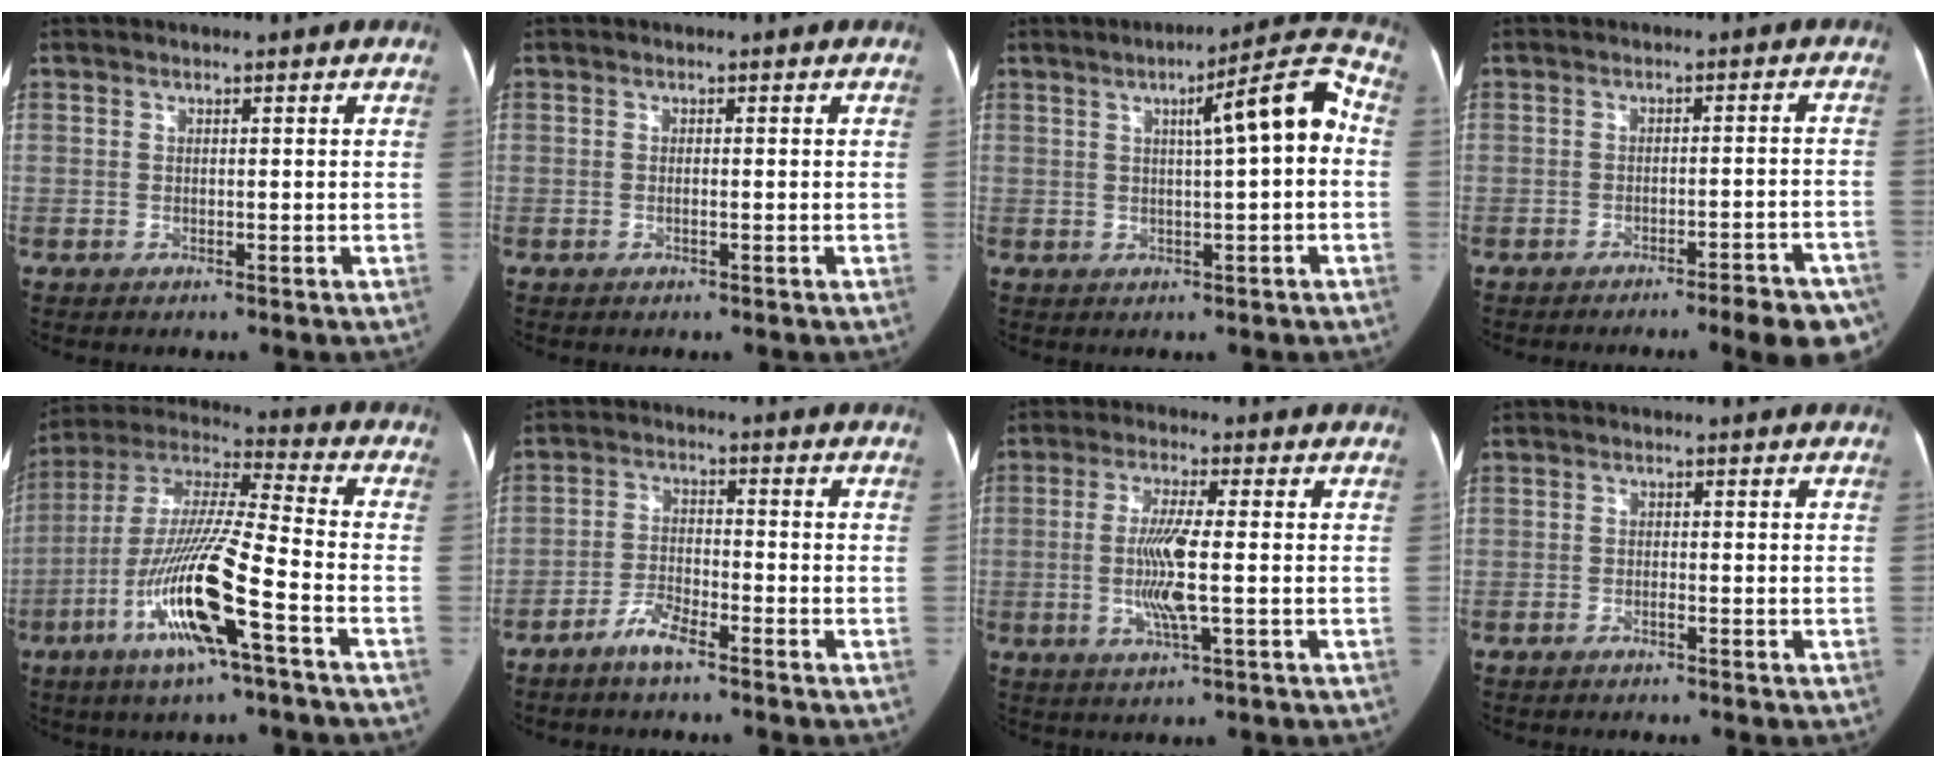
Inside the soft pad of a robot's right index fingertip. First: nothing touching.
{"total": 0.9, "force": [-0.3, 0.3, 0.8], "torque": [-0.017, 0.002, -0.005]}
{"total": 9.6, "force": [1.2, 1.0, 9.5], "torque": [-0.129, 0.032, 0.013]}
{"total": 9.4, "force": [-7.0, 1.5, 6.1], "torque": [-0.052, 0.022, -0.093]}
{"total": 17.7, "force": [-7.1, 0.9, 16.2], "torque": [-0.335, -0.011, -0.135]}
{"total": 4.9, "force": [-3.7, 1.4, 2.8], "torque": [-0.064, 0.003, -0.074]}
{"total": 7.6, "force": [-1.0, 0.6, 7.5], "torque": [-0.152, -0.005, -0.020]}
{"total": 1.0, "force": [-0.7, 0.4, 0.6], "torque": [-0.010, 0.002, -0.013]}